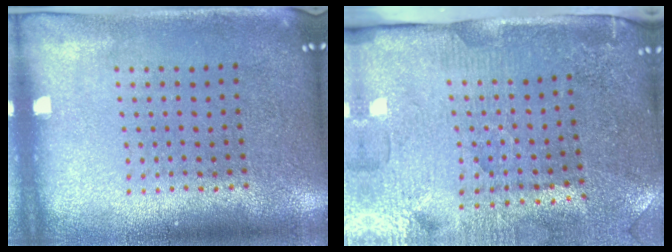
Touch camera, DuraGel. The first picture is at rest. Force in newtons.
{"total": 4.4, "press": 3.7, "slide": 2.4}